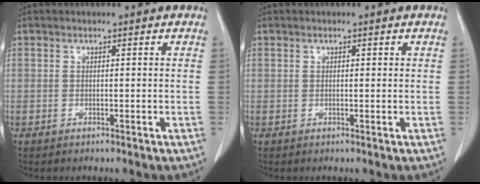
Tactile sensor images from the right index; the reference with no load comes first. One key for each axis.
{"total": 0.9, "fx": 0.2, "fy": 0.5, "fz": 0.7, "tx": -0.018, "ty": 0.002, "tz": 0.004}